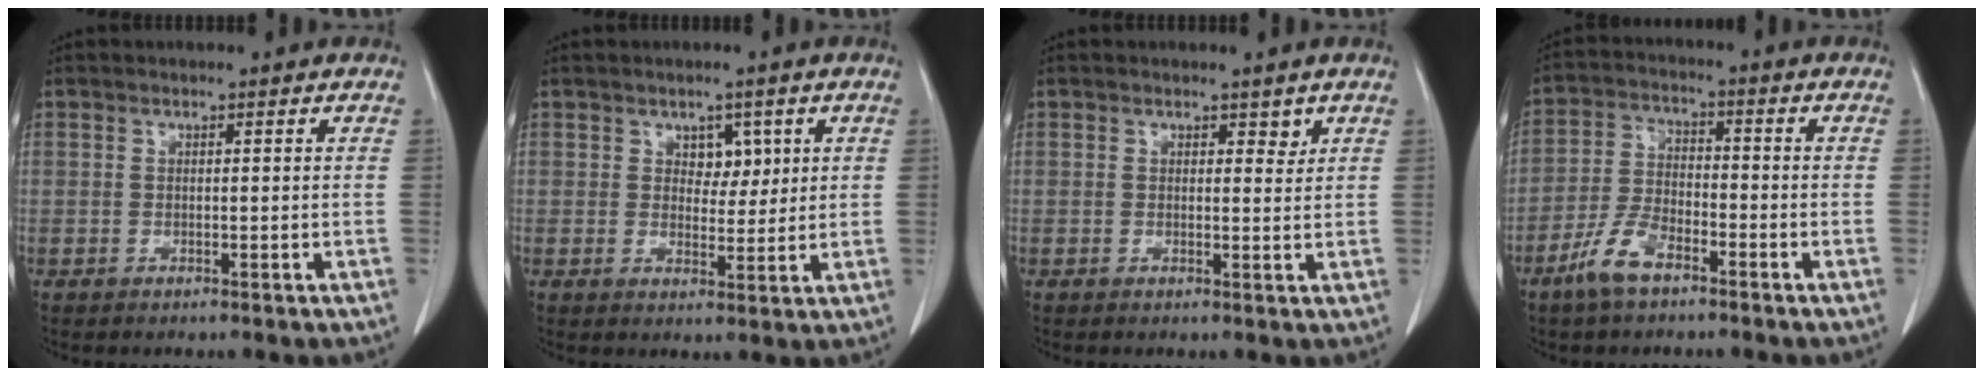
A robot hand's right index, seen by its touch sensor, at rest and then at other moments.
{"total": 3.6, "force": [1.4, 2.3, 2.3], "torque": [-0.024, 0.003, 0.023]}
{"total": 1.6, "force": [1.1, 0.9, 0.8], "torque": [-0.004, -0.005, 0.012]}
{"total": 7.0, "force": [-4.6, 2.8, 4.4], "torque": [-0.100, 0.001, -0.092]}